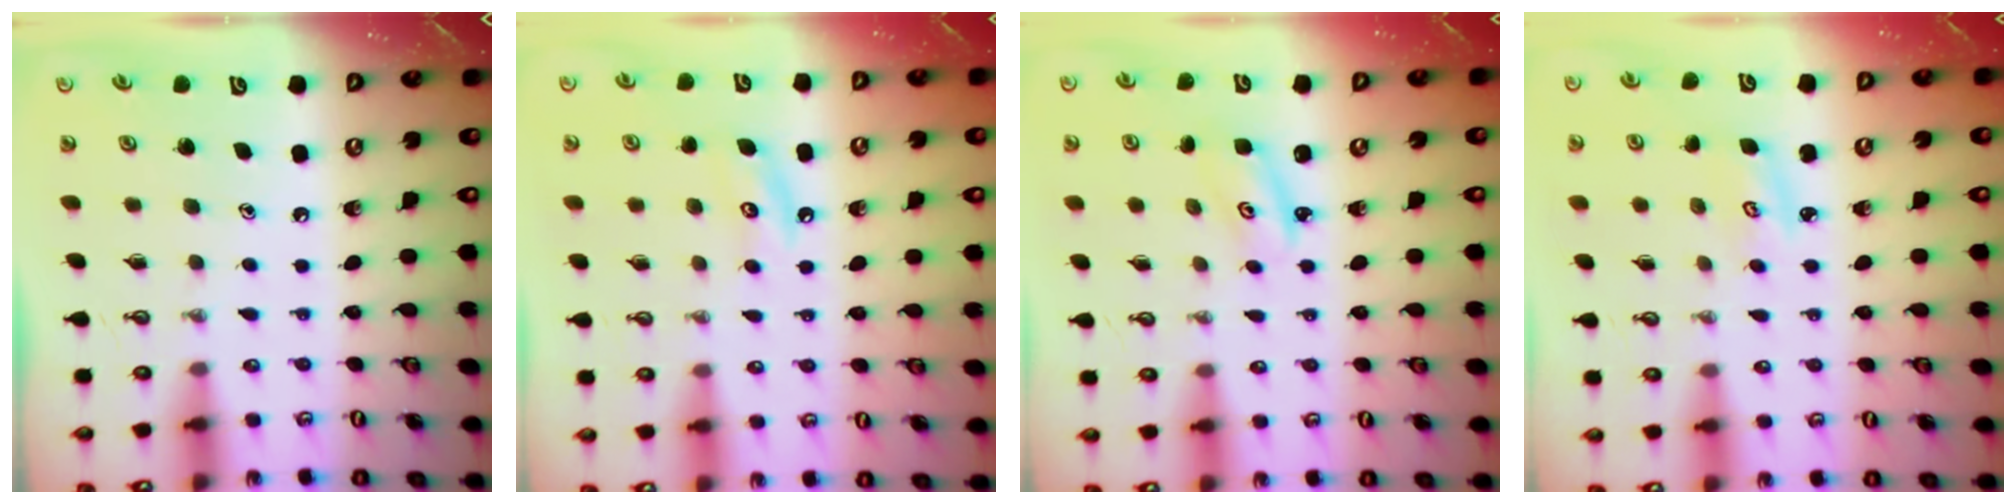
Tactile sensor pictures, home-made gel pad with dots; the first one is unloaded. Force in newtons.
{"total": 5.3, "press": 5.3, "slide": 0.5}
{"total": 2.6, "press": 2.6, "slide": 0.1}
{"total": 3.4, "press": 3.4, "slide": 0.3}